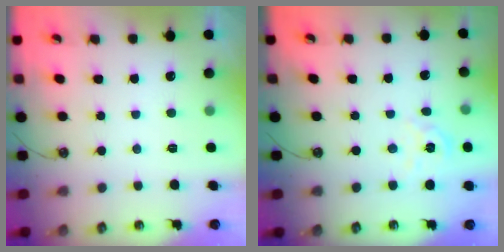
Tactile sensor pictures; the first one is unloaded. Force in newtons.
{"total": 3.4, "press": 3.4, "slide": 0.1}